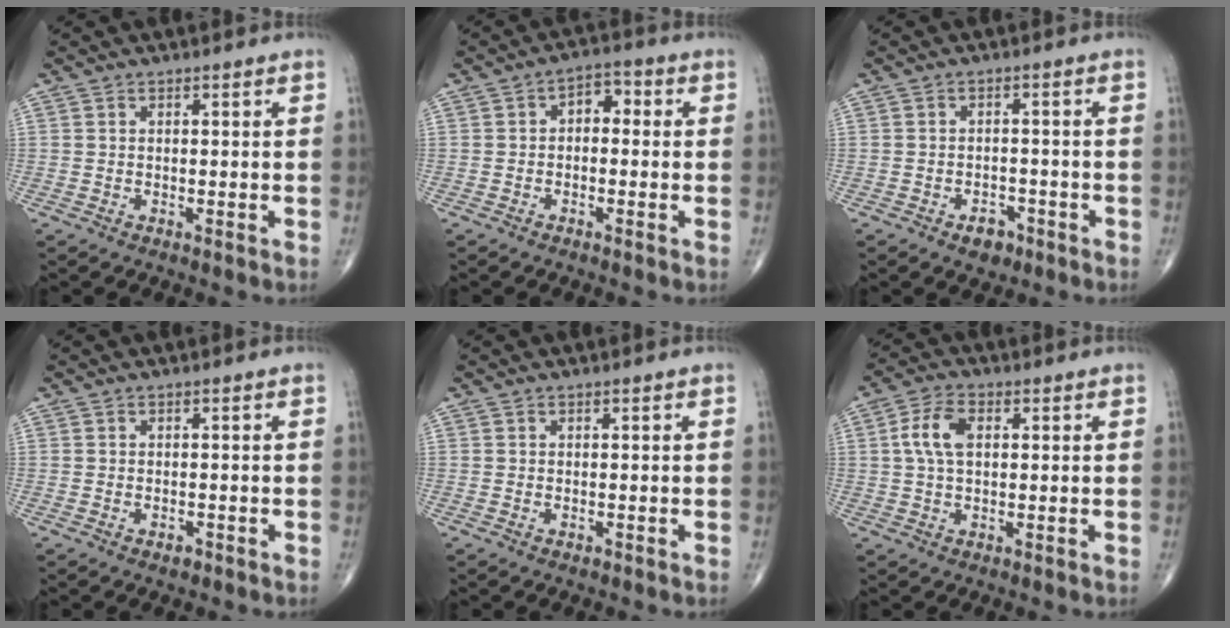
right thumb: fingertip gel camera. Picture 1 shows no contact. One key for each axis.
{"total": 4.1, "fx": 0.0, "fy": 2.7, "fz": 3.1, "tx": -0.025, "ty": 0.021, "tz": -0.014}
{"total": 3.5, "fx": -2.1, "fy": 2.3, "fz": 1.7, "tx": -0.010, "ty": 0.012, "tz": -0.026}
{"total": 1.2, "fx": -0.7, "fy": 0.7, "fz": 0.7, "tx": -0.010, "ty": 0.002, "tz": -0.009}
{"total": 0.5, "fx": -0.2, "fy": 0.3, "fz": 0.3, "tx": -0.006, "ty": 0.001, "tz": -0.002}
{"total": 6.3, "fx": 1.1, "fy": 3.6, "fz": 5.0, "tx": -0.107, "ty": 0.012, "tz": 0.018}